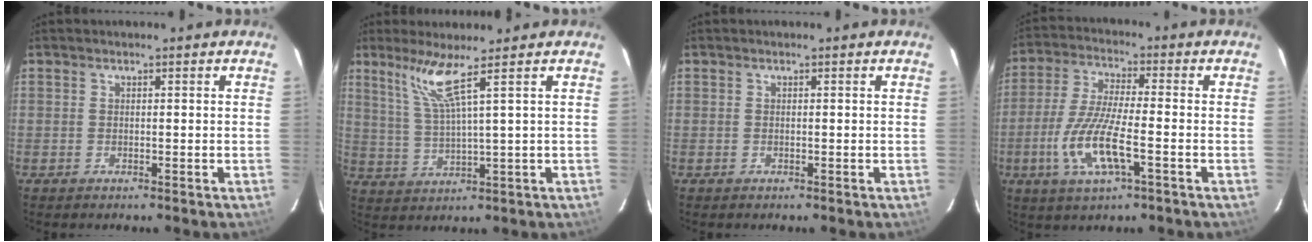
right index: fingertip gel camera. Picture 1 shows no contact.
{"total": 6.3, "force": [4.0, -1.3, 4.7], "torque": [-0.092, -0.002, 0.091]}
{"total": 0.0}
{"total": 11.7, "force": [-4.0, 2.6, 10.8], "torque": [-0.228, -0.012, -0.077]}